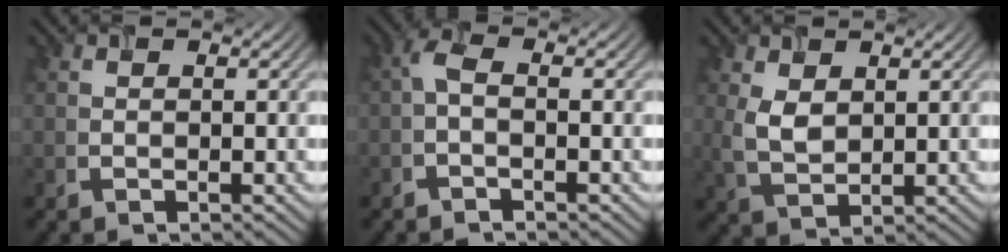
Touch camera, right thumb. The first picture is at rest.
{"total": 2.0, "force": [-0.7, 0.8, 1.7], "torque": [-0.038, 0.005, -0.019]}
{"total": 4.0, "force": [1.2, 2.4, 2.9], "torque": [-0.076, -0.005, 0.030]}